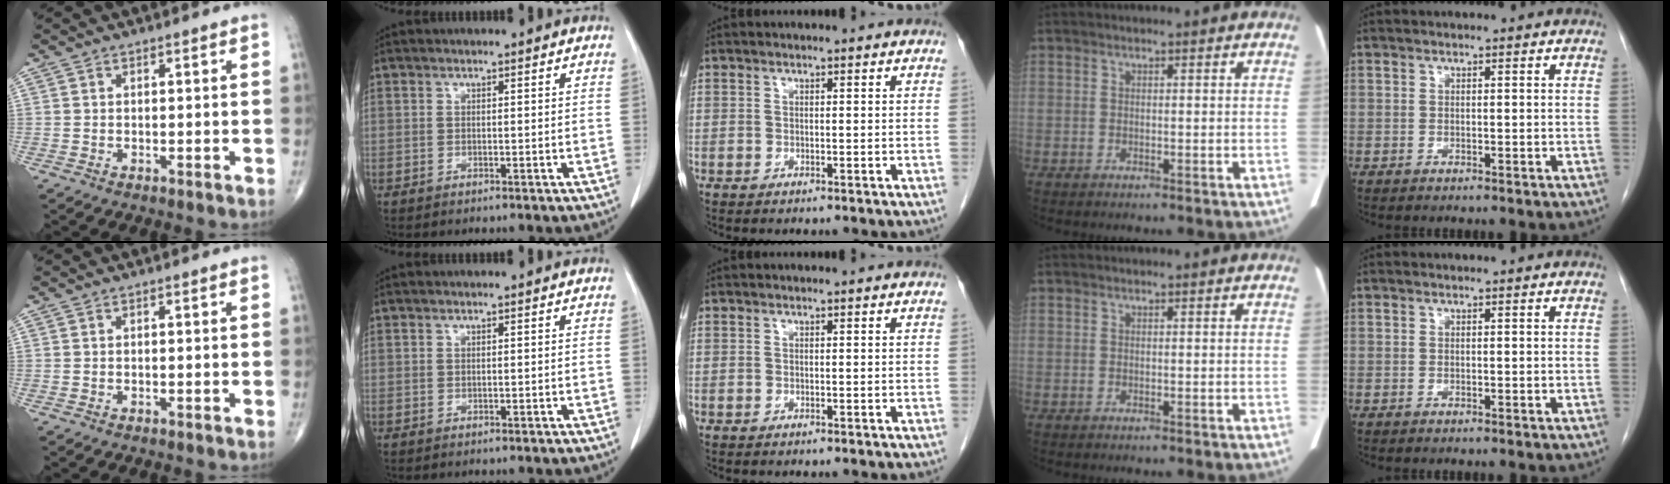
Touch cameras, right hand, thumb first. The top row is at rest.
{}